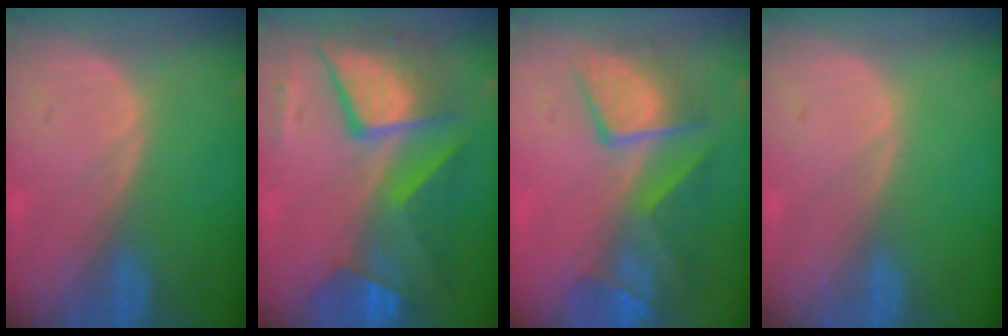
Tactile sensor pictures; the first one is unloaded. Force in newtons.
{"total": 11.6, "press": 11.6, "slide": 1.4}
{"total": 9.6, "press": 8.7, "slide": 4.1}
{"total": 0.0}